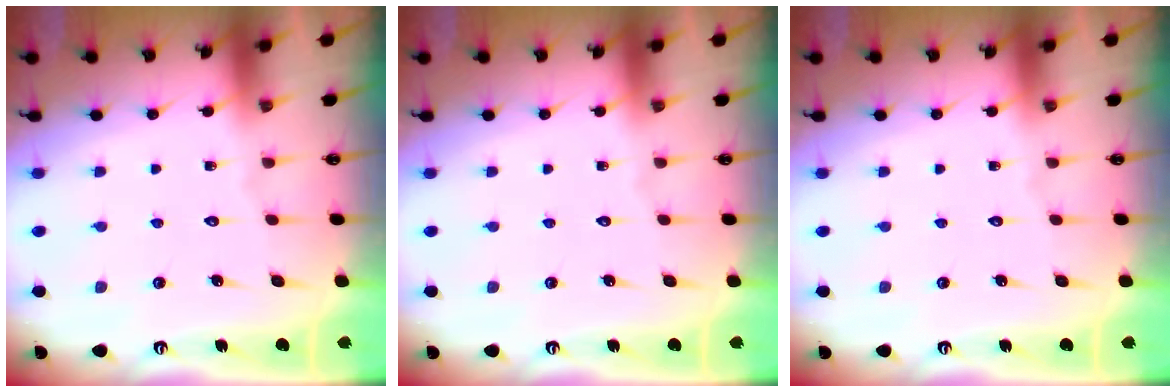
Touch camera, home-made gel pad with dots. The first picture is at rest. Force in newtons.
{"total": 0.0}
{"total": 0.0}